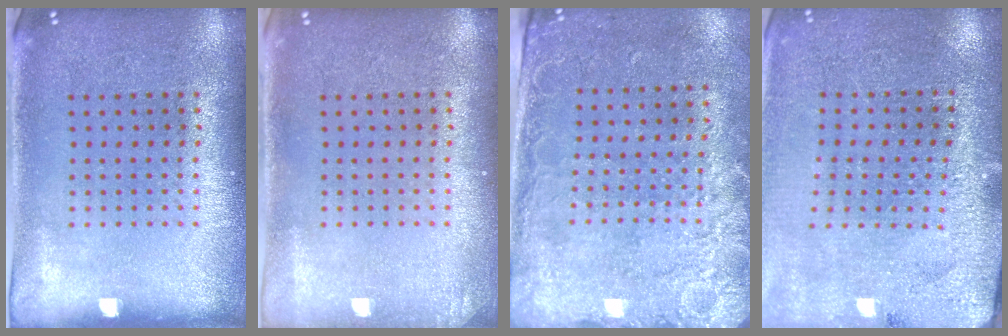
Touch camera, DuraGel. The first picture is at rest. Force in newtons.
{"total": 0.7, "press": 0.7, "slide": 0.1}
{"total": 2.6, "press": 2.1, "slide": 1.4}
{"total": 2.9, "press": 2.9, "slide": 0.2}